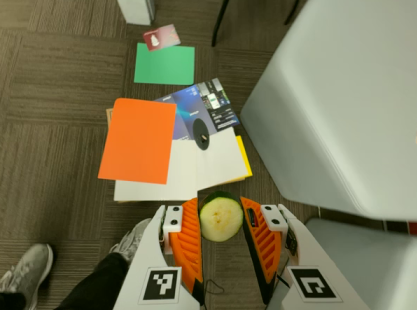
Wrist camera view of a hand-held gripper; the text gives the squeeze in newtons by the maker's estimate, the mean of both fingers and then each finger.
{"total": 9.0, "left": 9.5, "right": 8.5}